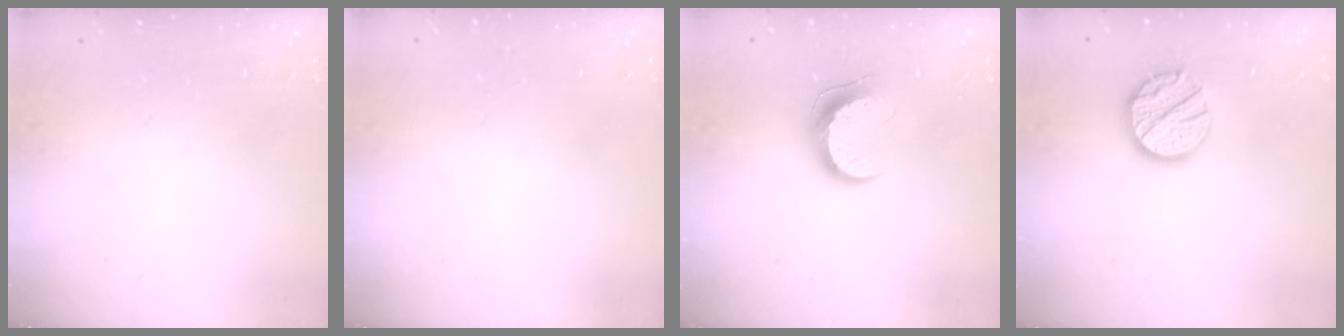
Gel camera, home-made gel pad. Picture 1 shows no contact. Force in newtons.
{"total": 0.7, "press": 0.7, "slide": 0.1}
{"total": 10.3, "press": 10.3, "slide": 0.7}
{"total": 11.9, "press": 11.9, "slide": 0.7}